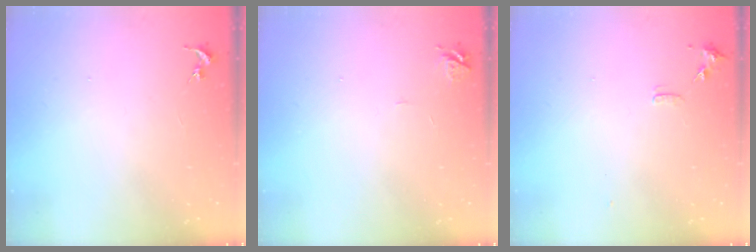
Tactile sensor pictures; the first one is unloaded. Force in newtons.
{"total": 5.8, "press": 5.8, "slide": 0.7}
{"total": 6.8, "press": 6.7, "slide": 0.9}